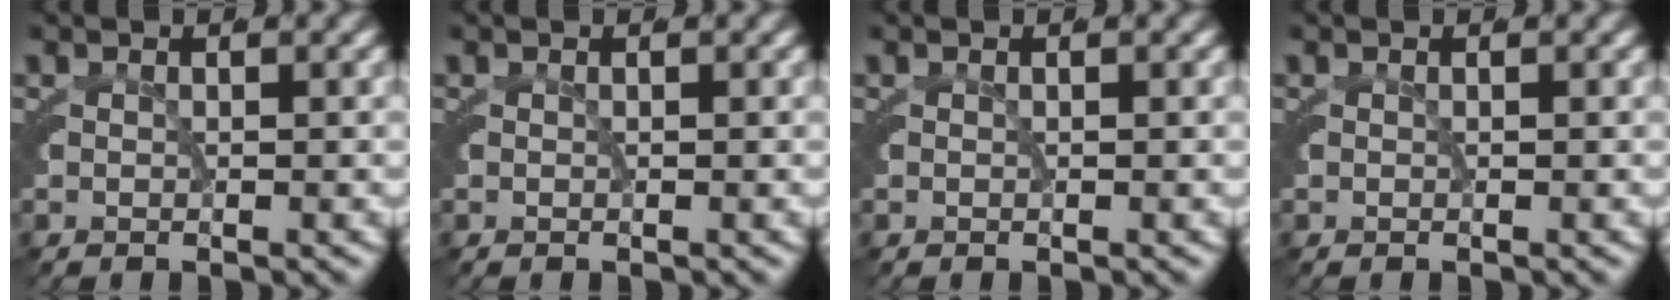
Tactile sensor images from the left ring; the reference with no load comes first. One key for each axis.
{"total": 0.0}
{"total": 0.0}
{"total": 0.0}